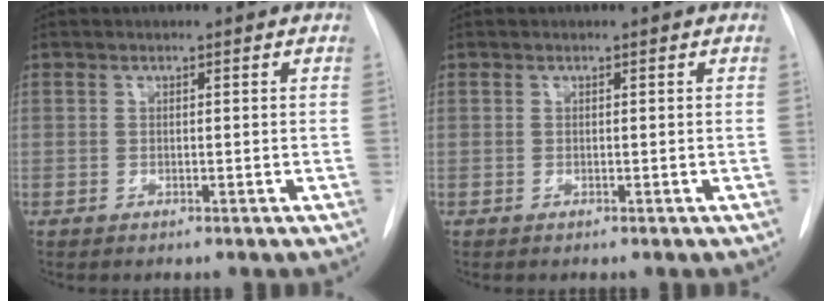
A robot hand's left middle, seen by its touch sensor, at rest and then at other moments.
{"total": 0.0}